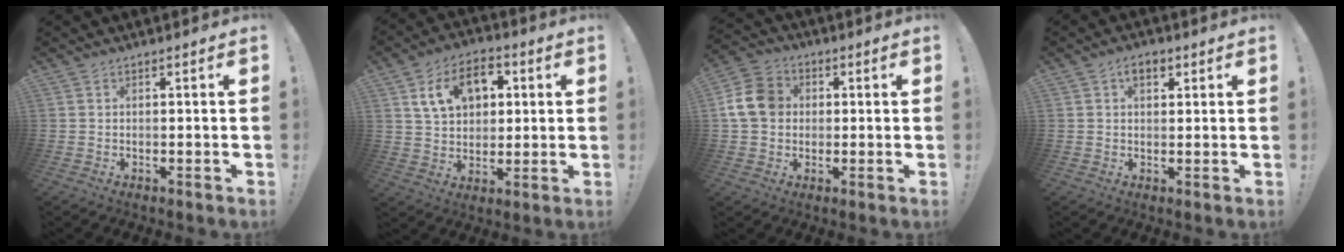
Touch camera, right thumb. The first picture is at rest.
{"total": 14.1, "force": [5.5, 9.8, 8.5], "torque": [-0.132, -0.007, 0.105]}
{"total": 12.7, "force": [1.2, 10.8, 6.5], "torque": [-0.111, 0.013, 0.030]}
{"total": 3.9, "force": [1.7, 2.4, 2.6], "torque": [-0.033, 0.001, 0.026]}